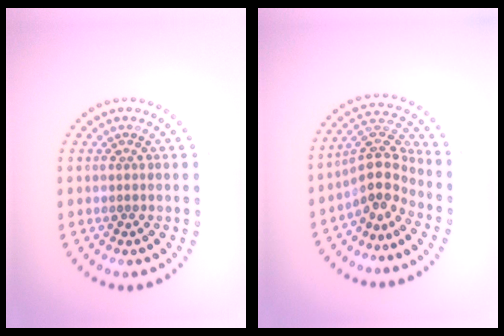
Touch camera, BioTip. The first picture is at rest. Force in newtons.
{"total": 3.7, "press": 2.8, "slide": 2.5}